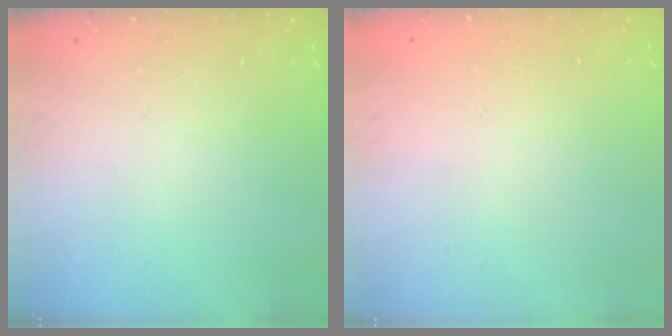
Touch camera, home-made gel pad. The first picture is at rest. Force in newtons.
{"total": 0.0}